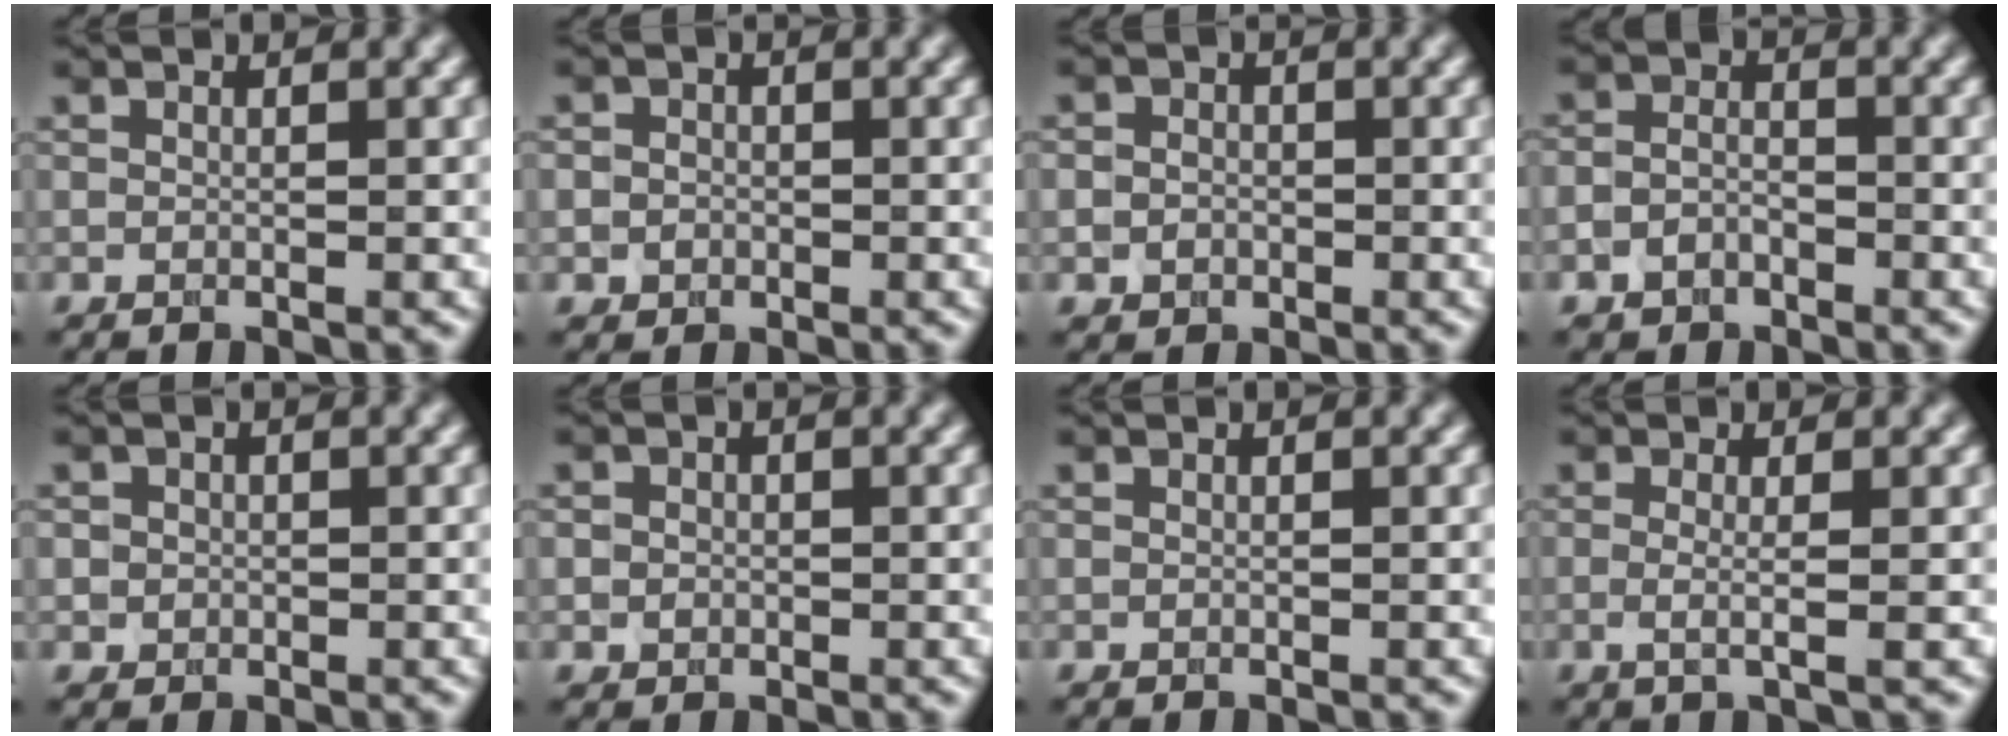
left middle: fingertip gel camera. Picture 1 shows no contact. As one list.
[{"total": 1.7, "force": [-0.2, 1.6, 0.5], "torque": [0.013, 0.002, -0.013]}, {"total": 2.0, "force": [-0.3, 1.8, 0.8], "torque": [0.010, 0.003, -0.015]}, {"total": 2.1, "force": [-1.1, 1.4, 0.9], "torque": [-0.018, 0.002, -0.026]}, {"total": 1.1, "force": [0.0, 1.1, 0.2], "torque": [0.010, -0.003, -0.001]}, {"total": 1.4, "force": [0.0, 1.3, 0.4], "torque": [0.008, 0.000, -0.006]}, {"total": 0.0}, {"total": 2.1, "force": [-0.1, 0.6, 2.0], "torque": [-0.033, -0.006, -0.009]}]